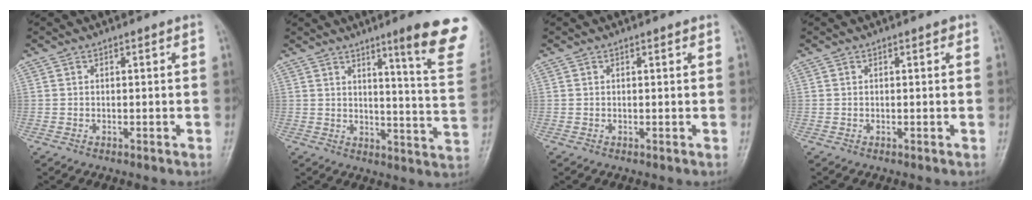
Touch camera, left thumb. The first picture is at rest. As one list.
[{"total": 15.7, "force": [9.5, 1.0, 12.5], "torque": [-0.138, -0.059, 0.118]}, {"total": 0.7, "force": [0.5, 0.2, 0.4], "torque": [-0.007, -0.001, 0.004]}, {"total": 0.6, "force": [0.3, 0.3, 0.4], "torque": [-0.004, -0.001, 0.001]}]